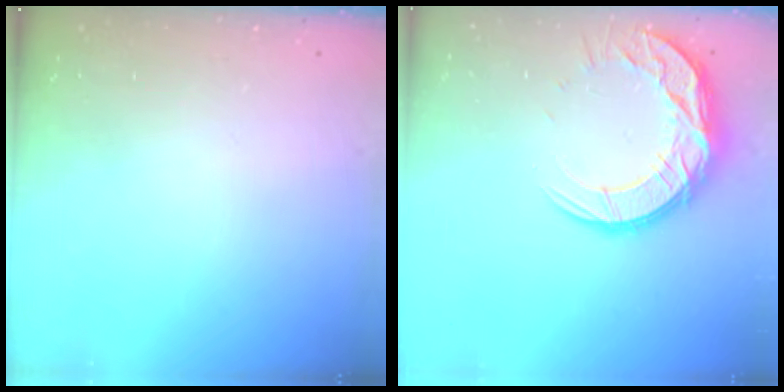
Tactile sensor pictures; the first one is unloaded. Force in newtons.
{"total": 14.6, "press": 14.6, "slide": 1.1}